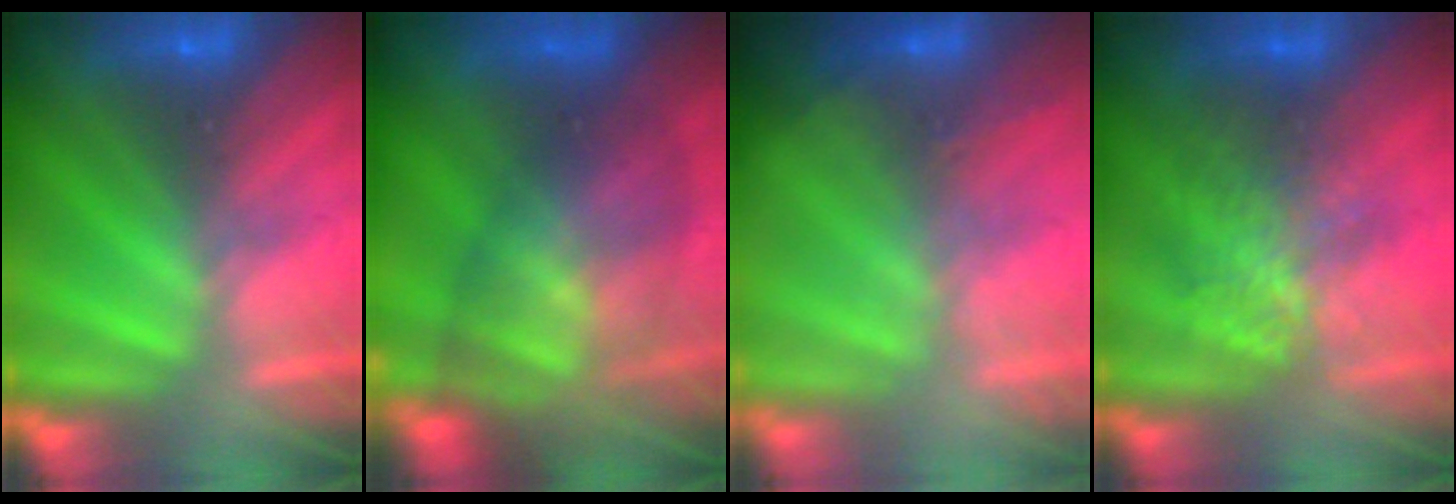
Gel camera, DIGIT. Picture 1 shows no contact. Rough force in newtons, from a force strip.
{"total": 7.9}
{"total": 2.7}
{"total": 2.2}